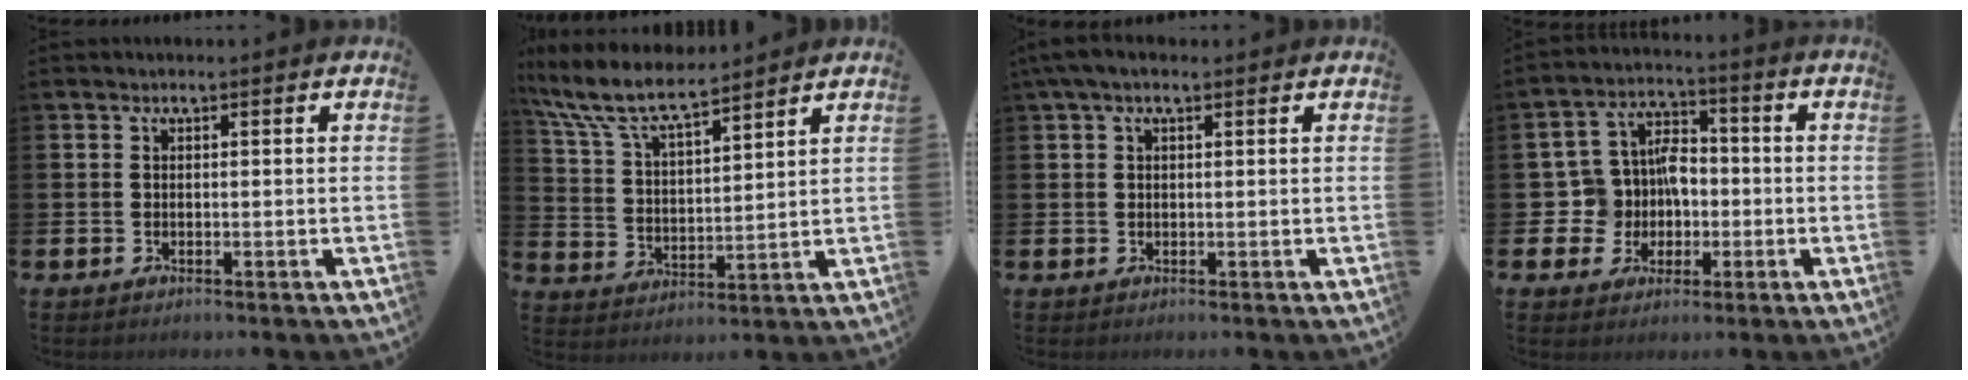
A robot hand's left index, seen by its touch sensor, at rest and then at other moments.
{"total": 8.8, "force": [8.0, 1.6, 3.4], "torque": [-0.100, -0.044, 0.143]}
{"total": 2.4, "force": [1.4, 0.9, 1.7], "torque": [-0.032, 0.006, 0.024]}
{"total": 7.4, "force": [0.1, 6.7, 3.0], "torque": [-0.092, 0.000, -0.002]}